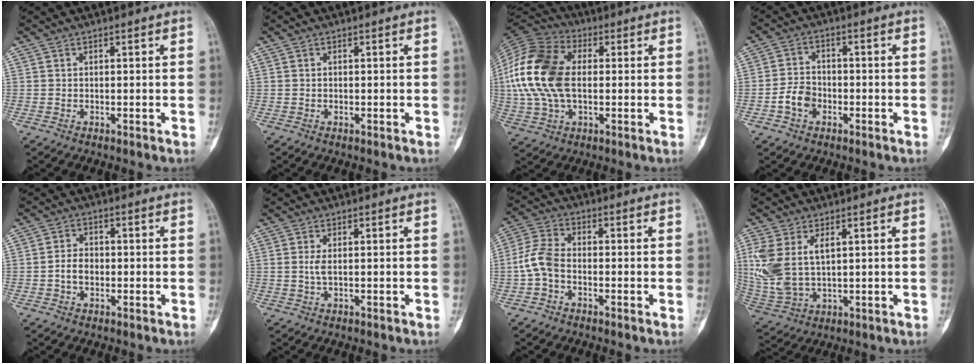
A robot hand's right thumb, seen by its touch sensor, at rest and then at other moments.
{"total": 0.0}
{"total": 18.2, "force": [1.1, 11.3, 14.1], "torque": [-0.298, 0.016, 0.018]}
{"total": 5.3, "force": [-2.0, 4.0, 2.9], "torque": [-0.040, 0.020, -0.041]}
{"total": 3.5, "force": [-0.8, 2.6, 2.3], "torque": [-0.032, 0.011, -0.017]}
{"total": 1.7, "force": [0.2, 0.5, 1.6], "torque": [-0.043, 0.000, 0.009]}
{"total": 6.3, "force": [-1.6, 4.0, 4.6], "torque": [-0.098, 0.021, -0.044]}
{"total": 12.2, "force": [3.2, 7.0, 9.4], "torque": [-0.215, -0.003, 0.078]}